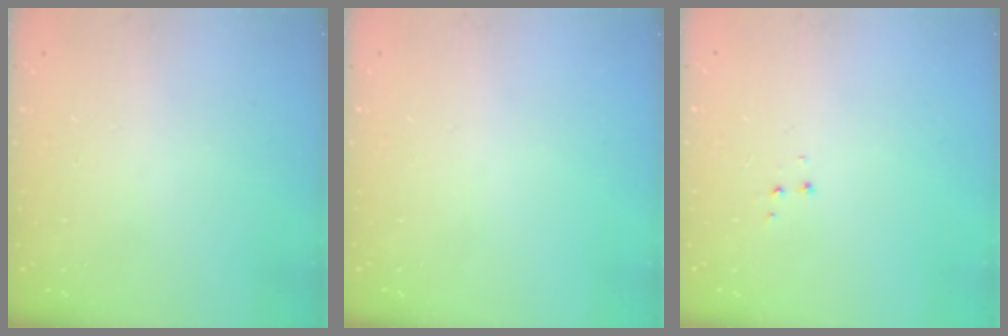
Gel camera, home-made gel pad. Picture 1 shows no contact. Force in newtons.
{"total": 0.0}
{"total": 3.4, "press": 3.3, "slide": 0.6}